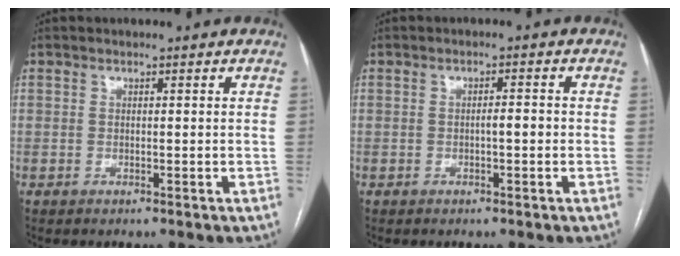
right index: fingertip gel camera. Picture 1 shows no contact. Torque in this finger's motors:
{"motor_torque": [0.17, 0.13, 0.15, 0.03]}